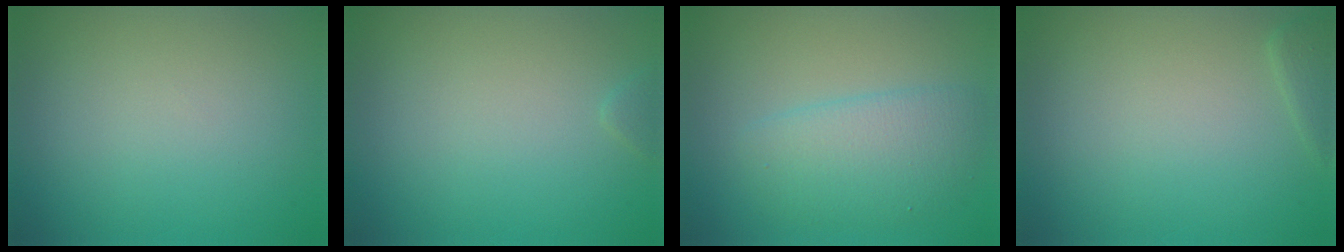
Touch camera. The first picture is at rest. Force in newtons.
{"total": 0.5, "press": 0.5, "slide": 0.1}
{"total": 3.7, "press": 3.7, "slide": 0.2}
{"total": 1.1, "press": 1.1, "slide": 0.1}